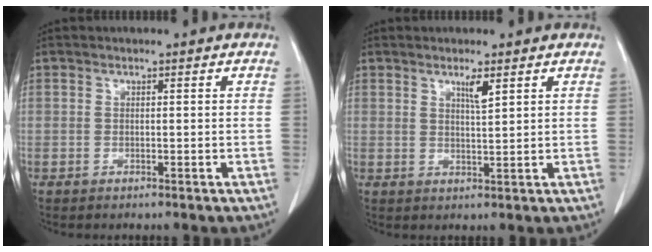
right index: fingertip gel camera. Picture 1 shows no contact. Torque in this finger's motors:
{"motor_torque": [0.26, 0.27, 0.00, 0.04]}